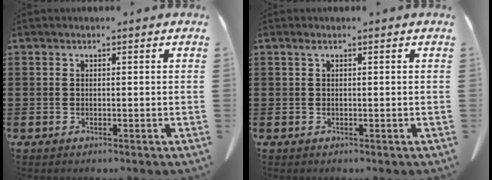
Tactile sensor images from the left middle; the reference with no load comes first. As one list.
[{"total": 0.7, "force": [0.2, 0.1, 0.7], "torque": [-0.015, 0.001, 0.003]}]